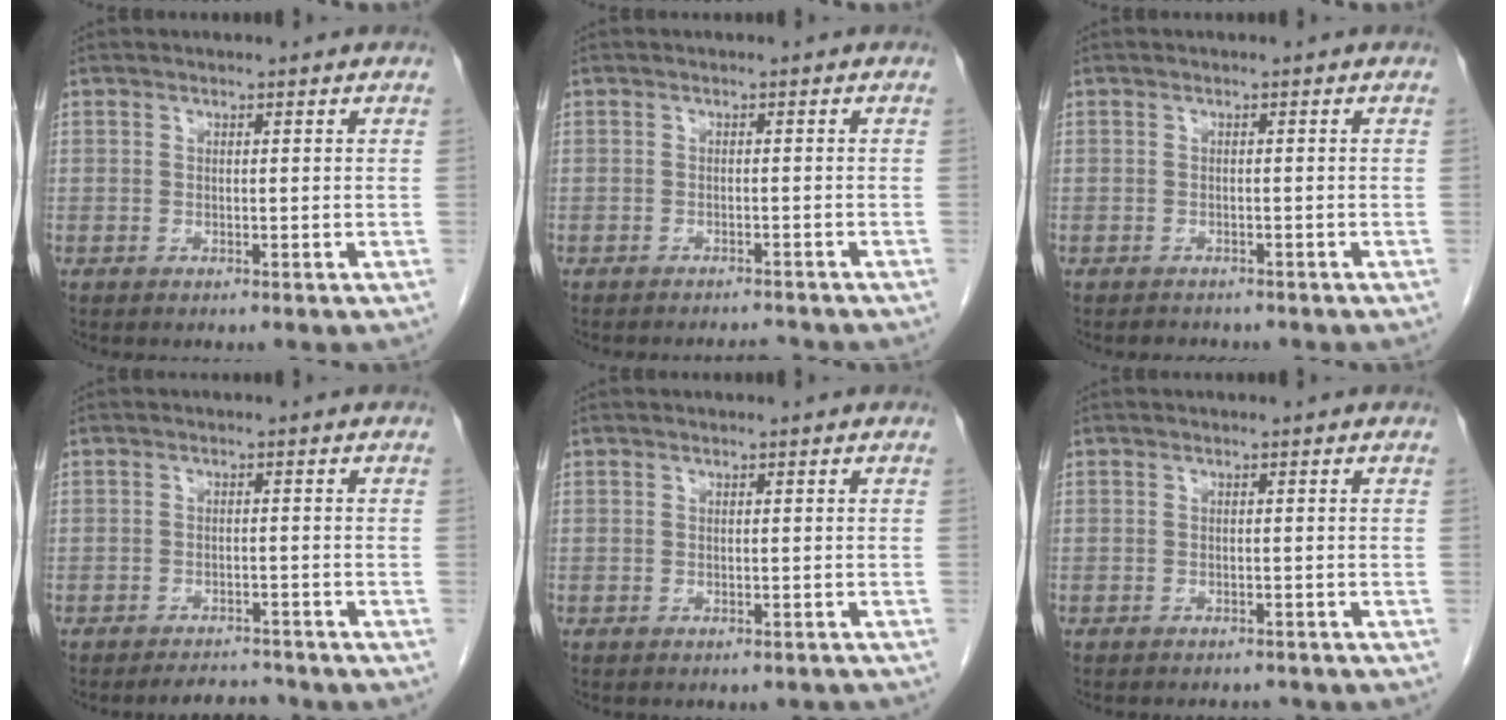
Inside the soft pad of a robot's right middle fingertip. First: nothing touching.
{"total": 3.8, "force": [-3.7, 0.3, 0.6], "torque": [-0.007, -0.006, -0.051]}
{"total": 2.5, "force": [-2.3, 1.1, 0.4], "torque": [-0.011, -0.001, -0.028]}
{"total": 3.5, "force": [-3.4, 0.8, 0.2], "torque": [-0.001, -0.007, -0.050]}
{"total": 1.9, "force": [-1.7, 0.8, 0.2], "torque": [-0.006, -0.001, -0.023]}
{"total": 3.5, "force": [-3.2, 1.2, 0.7], "torque": [-0.008, -0.003, -0.040]}